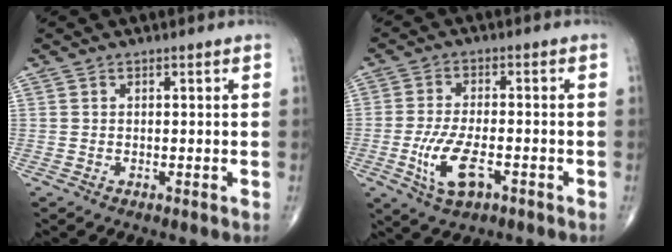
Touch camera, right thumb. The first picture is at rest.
{"total": 8.5, "force": [-3.1, 3.7, 7.1], "torque": [-0.146, 0.005, -0.054]}